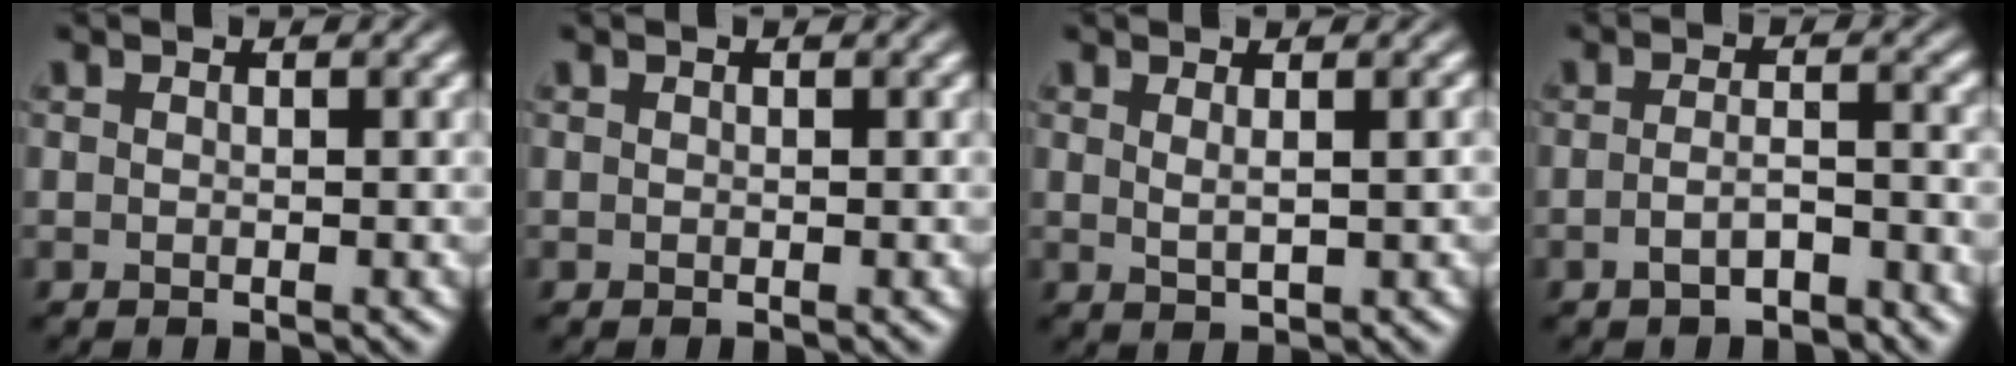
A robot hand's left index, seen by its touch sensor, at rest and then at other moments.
{"total": 0.0}
{"total": 1.3, "force": [0.7, 0.2, 1.1], "torque": [-0.024, -0.005, 0.014]}
{"total": 2.3, "force": [-1.6, 0.5, 1.6], "torque": [-0.035, -0.001, -0.029]}